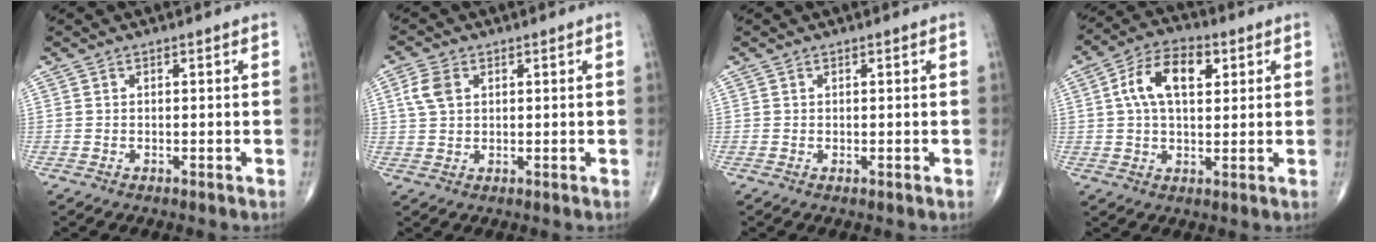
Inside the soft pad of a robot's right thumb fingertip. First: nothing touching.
{"total": 4.7, "force": [1.5, 3.2, 3.1], "torque": [-0.065, 0.005, 0.029]}
{"total": 0.0}
{"total": 11.1, "force": [3.0, 6.2, 8.8], "torque": [-0.144, 0.015, 0.045]}